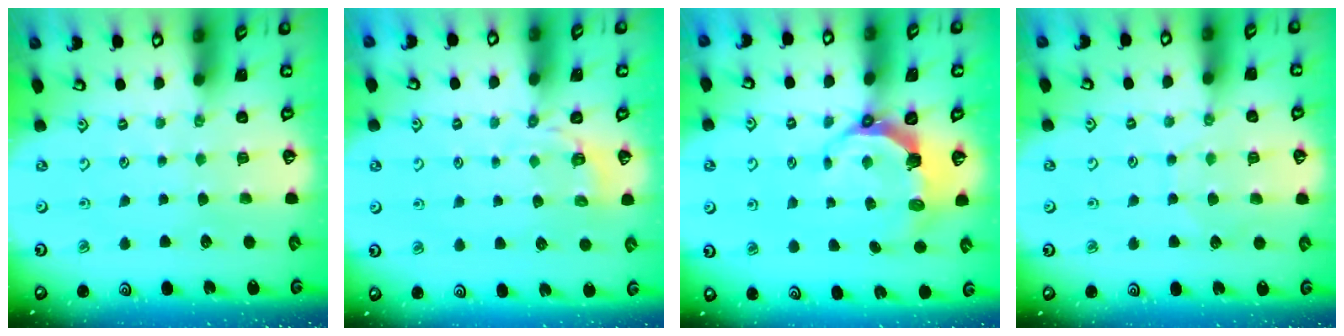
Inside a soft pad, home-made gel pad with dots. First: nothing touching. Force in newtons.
{"total": 3.1, "press": 2.1, "slide": 2.3}
{"total": 7.7, "press": 5.9, "slide": 5.0}
{"total": 6.0, "press": 6.0, "slide": 0.6}